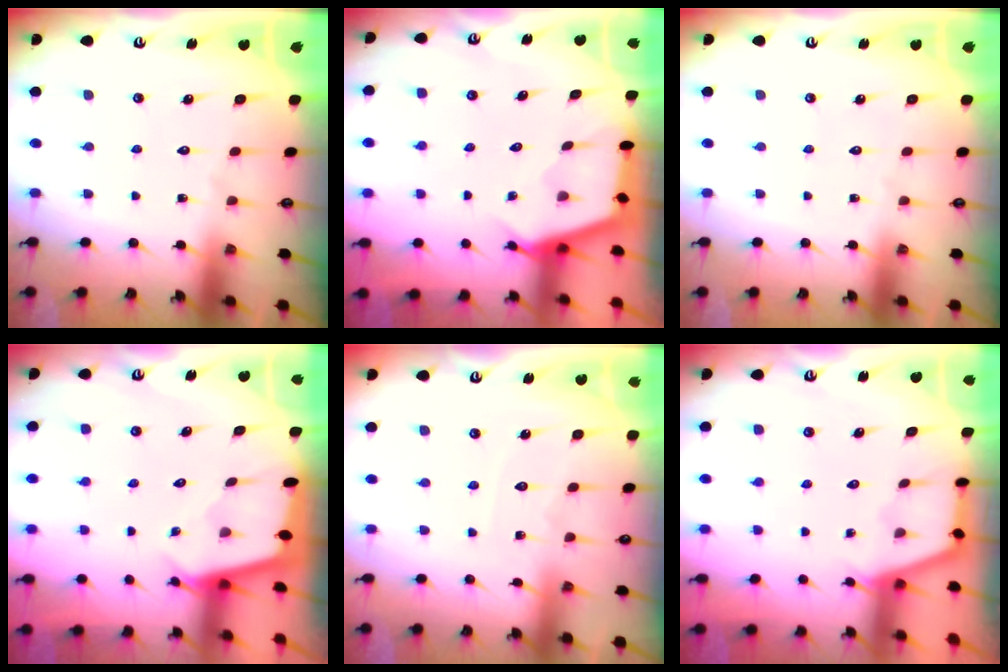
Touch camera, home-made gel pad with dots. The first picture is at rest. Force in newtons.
{"total": 2.6, "press": 2.6, "slide": 0.2}
{"total": 0.0}
{"total": 1.9, "press": 1.9, "slide": 0.2}
{"total": 5.8, "press": 5.8, "slide": 0.6}
{"total": 2.4, "press": 2.4, "slide": 0.4}